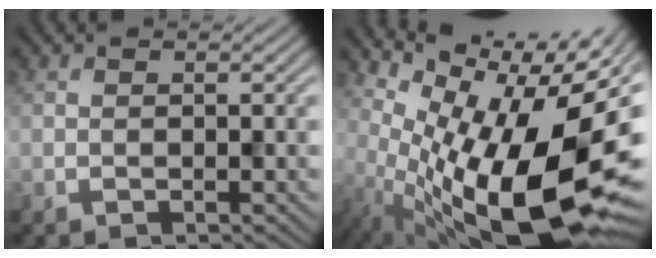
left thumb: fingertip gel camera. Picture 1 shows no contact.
{"total": 19.8, "force": [-1.4, 9.0, 17.6], "torque": [-0.244, -0.042, 0.000]}